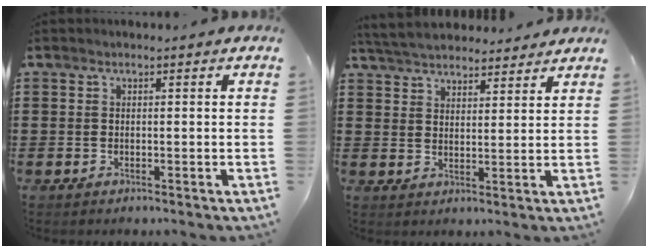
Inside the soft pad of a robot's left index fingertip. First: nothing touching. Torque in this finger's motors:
{"motor_torque": [1.02, -1.12, -0.64, -0.21]}